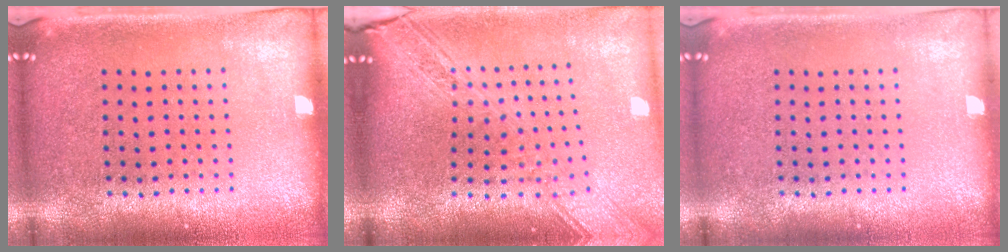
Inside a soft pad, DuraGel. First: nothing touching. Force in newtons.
{"total": 3.1, "press": 2.3, "slide": 2.0}
{"total": 0.0}